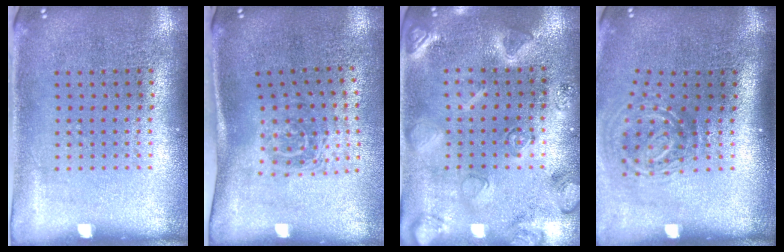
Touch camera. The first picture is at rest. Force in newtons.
{"total": 1.7, "press": 1.1, "slide": 1.3}
{"total": 2.7, "press": 2.7, "slide": 0.4}
{"total": 2.0, "press": 1.2, "slide": 1.6}